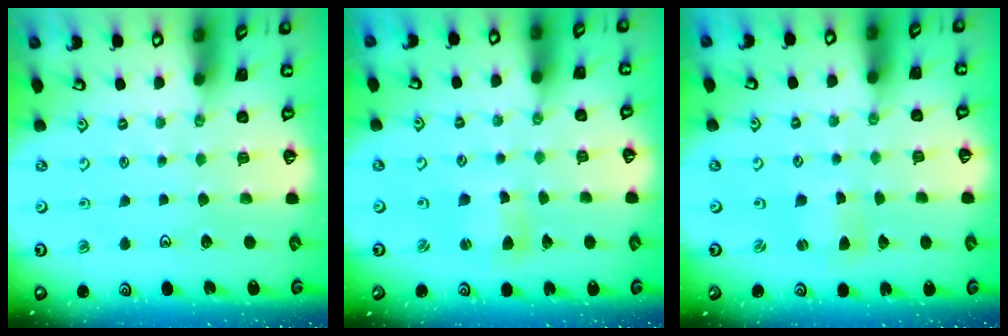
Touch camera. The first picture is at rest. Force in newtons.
{"total": 3.7, "press": 3.7, "slide": 0.5}
{"total": 1.1, "press": 1.1, "slide": 0.1}